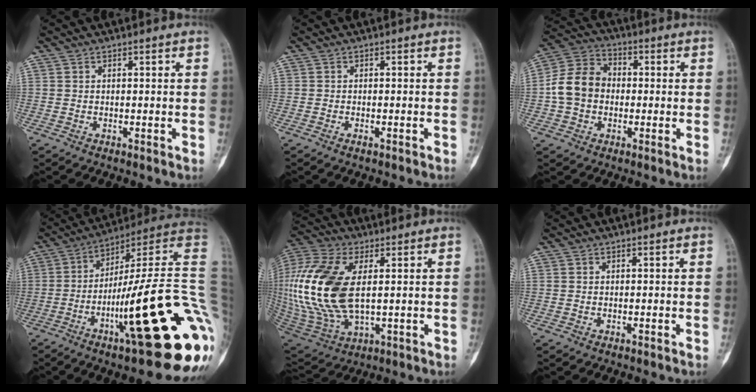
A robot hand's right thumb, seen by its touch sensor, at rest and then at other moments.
{"total": 0.8, "force": [-0.5, 0.4, 0.4], "torque": [-0.004, 0.003, -0.009]}
{"total": 10.6, "force": [-0.8, 8.6, 6.1], "torque": [-0.100, 0.033, -0.026]}
{"total": 31.3, "force": [-8.8, 5.7, 29.5], "torque": [-0.330, 0.052, -0.139]}
{"total": 23.2, "force": [2.3, 12.6, 19.3], "torque": [-0.428, -0.013, 0.047]}
{"total": 0.0}